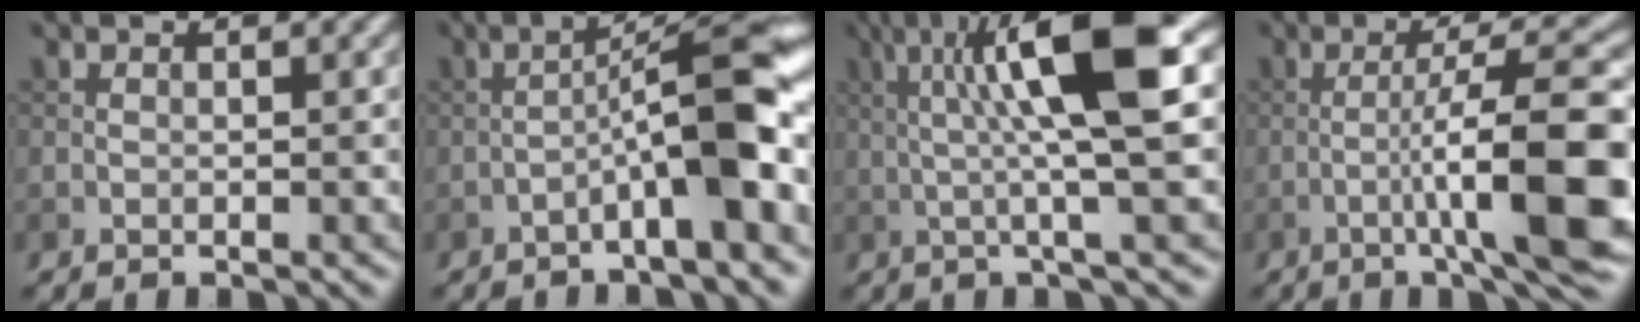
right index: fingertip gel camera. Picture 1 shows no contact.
{"total": 8.2, "force": [-2.8, 1.1, 7.7], "torque": [-0.114, 0.033, -0.049]}
{"total": 9.9, "force": [1.7, 1.5, 9.7], "torque": [-0.143, 0.011, 0.028]}
{"total": 9.8, "force": [-2.5, 1.2, 9.4], "torque": [-0.133, 0.018, -0.041]}